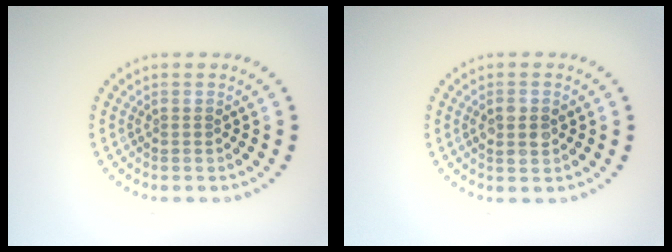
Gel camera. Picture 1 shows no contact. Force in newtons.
{"total": 1.8, "press": 1.8, "slide": 0.2}